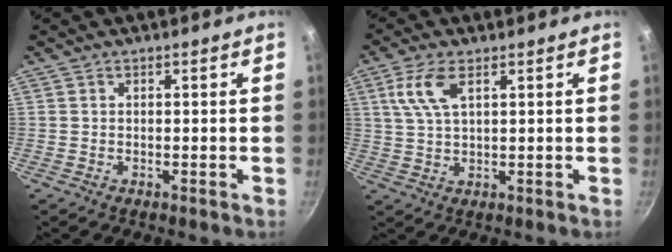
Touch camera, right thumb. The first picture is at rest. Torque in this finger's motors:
{"motor_torque": [-0.80, 0.91, 0.08, -0.08, 0.19]}